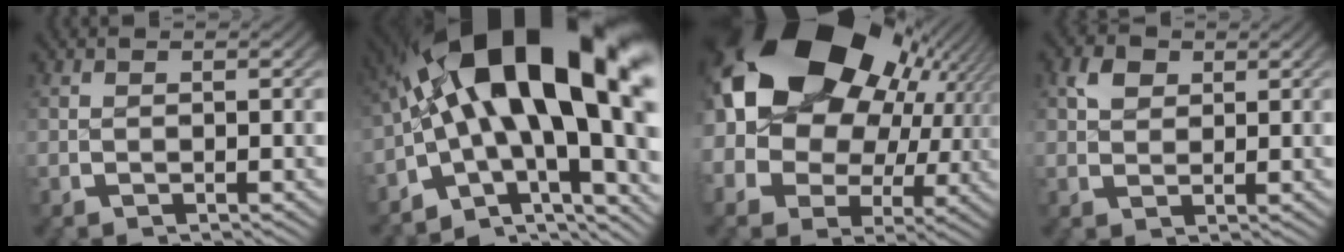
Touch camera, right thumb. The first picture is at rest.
{"total": 22.3, "force": [0.3, 13.1, 18.1], "torque": [-0.318, -0.026, 0.010]}
{"total": 18.5, "force": [3.9, 12.8, 12.7], "torque": [-0.264, -0.016, 0.069]}
{"total": 2.7, "force": [1.6, 1.7, 1.3], "torque": [-0.018, -0.002, 0.032]}